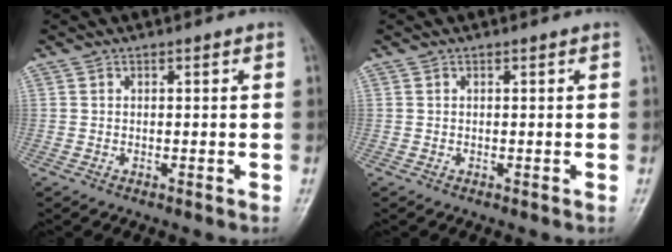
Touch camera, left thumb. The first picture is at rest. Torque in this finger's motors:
{"motor_torque": [0.00, 0.00, 0.00, 0.02, 0.00]}